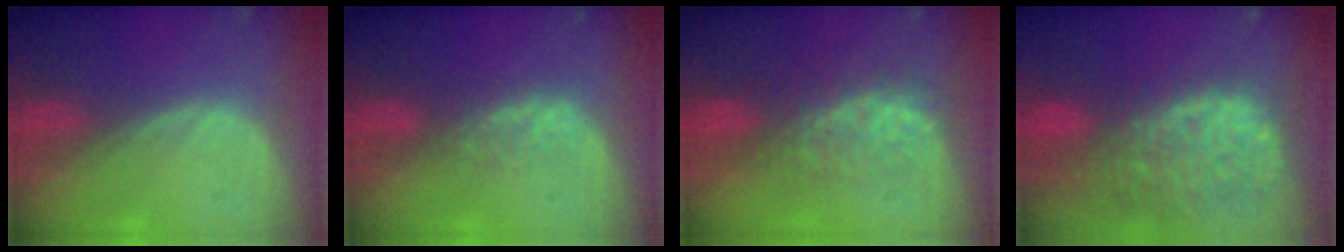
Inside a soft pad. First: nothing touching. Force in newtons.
{"total": 2.7, "press": 2.7, "slide": 0.6}
{"total": 7.6, "press": 7.3, "slide": 1.9}
{"total": 14.1, "press": 11.6, "slide": 8.0}